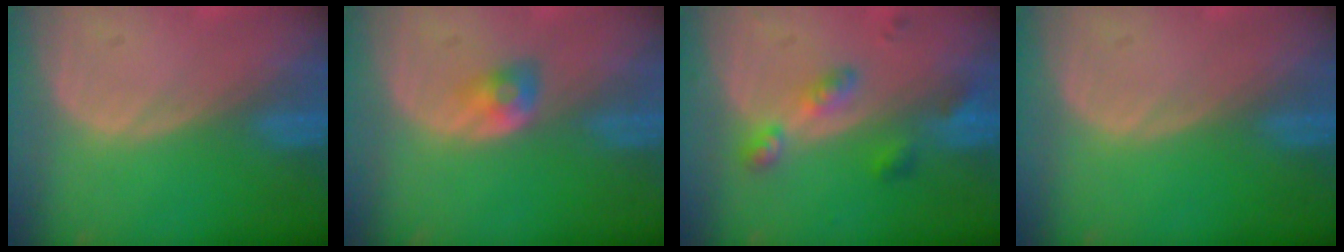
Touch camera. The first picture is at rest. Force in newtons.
{"total": 2.7, "press": 2.4, "slide": 1.2}
{"total": 4.7, "press": 4.7, "slide": 0.2}
{"total": 0.0}